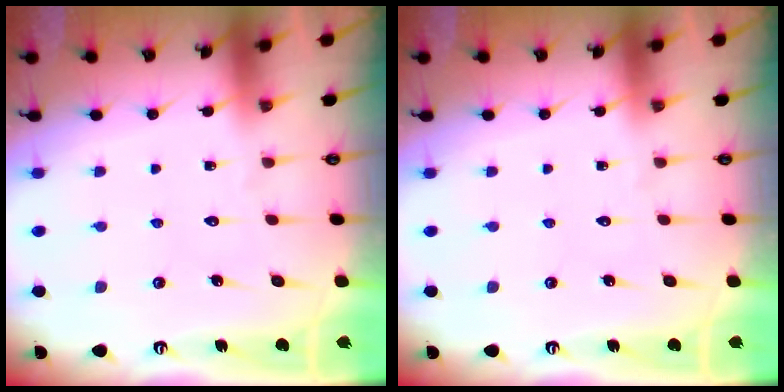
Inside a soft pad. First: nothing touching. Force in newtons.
{"total": 0.0}